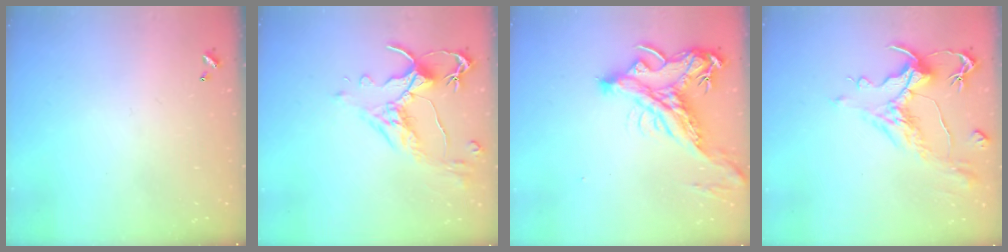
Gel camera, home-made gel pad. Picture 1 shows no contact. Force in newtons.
{"total": 2.6, "press": 2.2, "slide": 1.3}
{"total": 5.9, "press": 5.6, "slide": 1.9}
{"total": 1.6, "press": 0.7, "slide": 1.4}